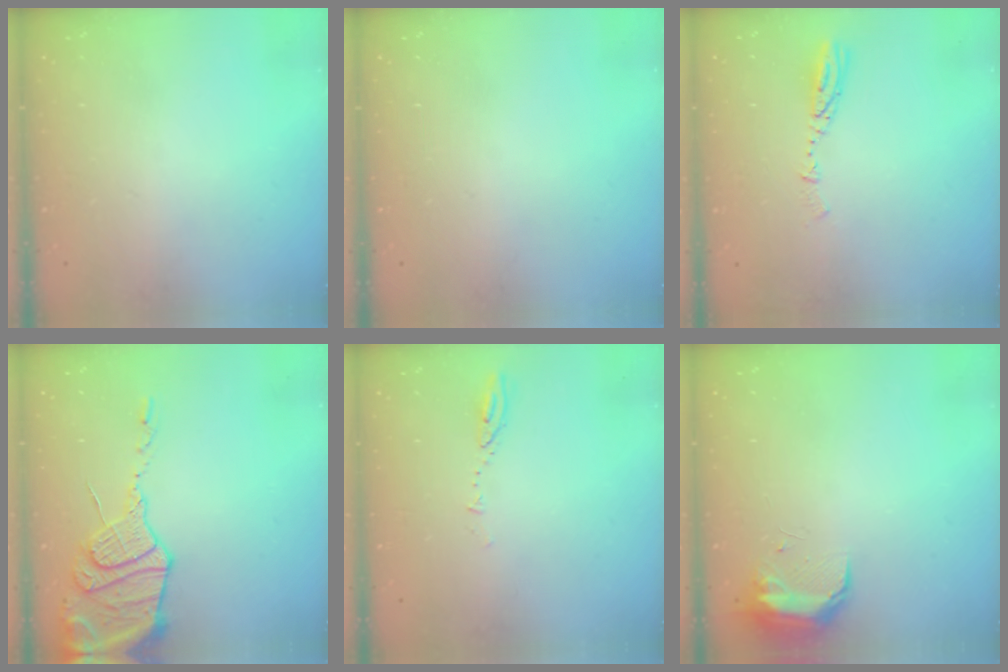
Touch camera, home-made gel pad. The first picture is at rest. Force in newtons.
{"total": 0.0}
{"total": 4.0, "press": 3.9, "slide": 0.2}
{"total": 16.4, "press": 16.3, "slide": 1.7}
{"total": 4.0, "press": 4.0, "slide": 0.5}
{"total": 8.9, "press": 8.8, "slide": 1.1}